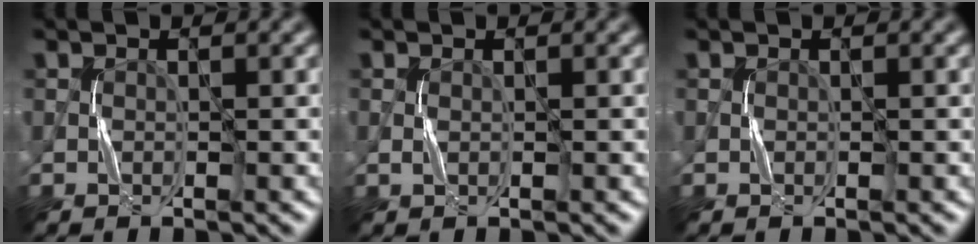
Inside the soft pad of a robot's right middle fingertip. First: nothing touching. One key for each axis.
{"total": 0.0}
{"total": 0.0}